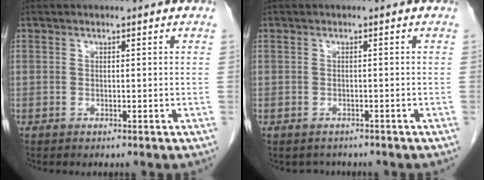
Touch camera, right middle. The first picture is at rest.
{"total": 1.9, "force": [-1.6, 1.0, 0.0], "torque": [-0.006, -0.001, -0.023]}